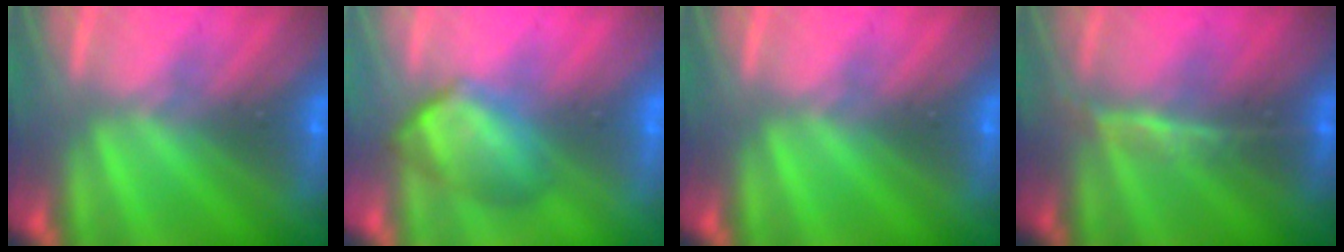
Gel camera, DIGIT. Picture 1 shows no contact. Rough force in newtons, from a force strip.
{"total": 4.8}
{"total": 0.0}
{"total": 2.4}